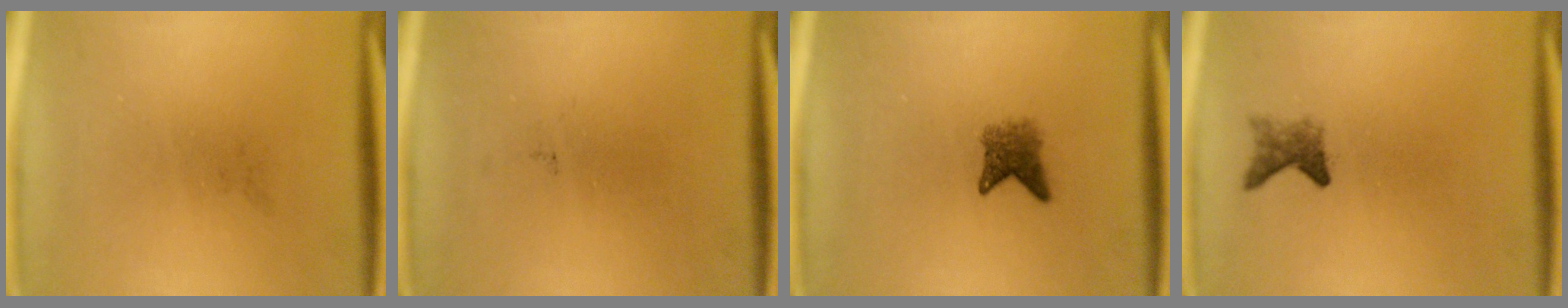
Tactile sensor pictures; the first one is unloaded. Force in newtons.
{"total": 0.0}
{"total": 2.8}
{"total": 2.1}